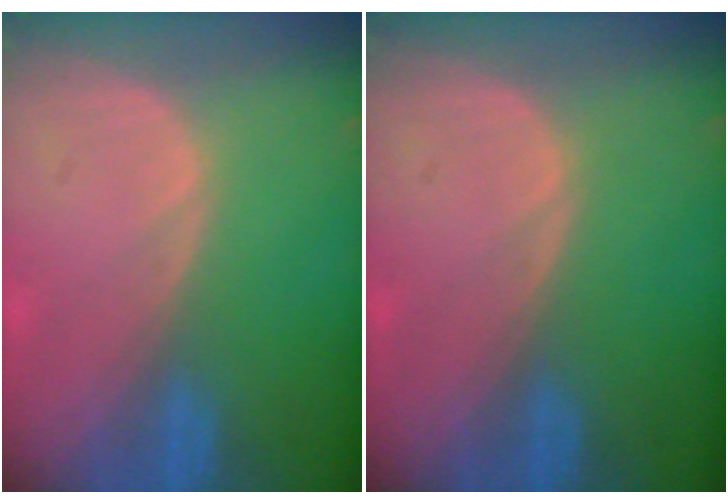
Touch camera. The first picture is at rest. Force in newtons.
{"total": 0.0}